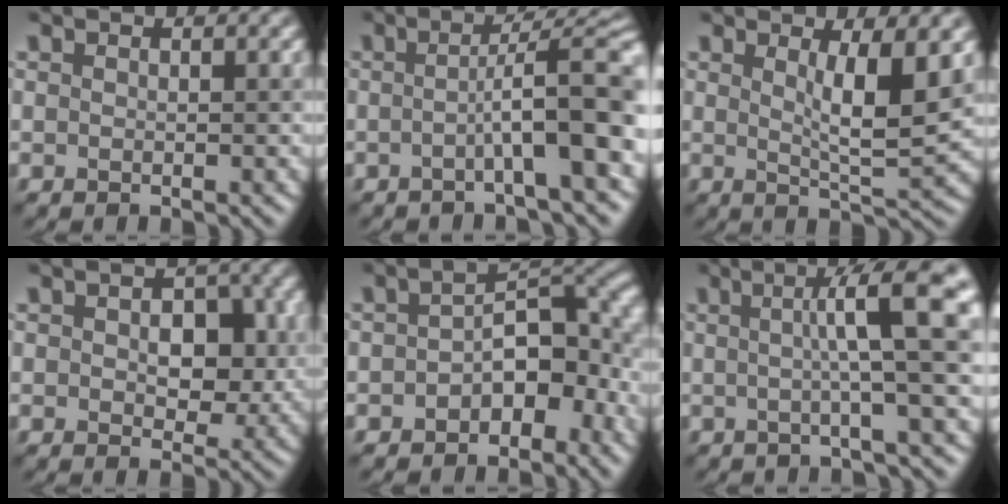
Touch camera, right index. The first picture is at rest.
{"total": 7.7, "force": [-1.3, 1.2, 7.5], "torque": [-0.098, 0.024, -0.032]}
{"total": 4.7, "force": [1.5, 0.9, 4.4], "torque": [-0.064, -0.006, 0.028]}
{"total": 4.6, "force": [0.5, 2.9, 3.5], "torque": [-0.045, 0.002, 0.010]}
{"total": 6.2, "force": [-1.5, 3.5, 4.9], "torque": [-0.057, 0.017, -0.035]}
{"total": 7.4, "force": [1.2, 0.6, 7.2], "torque": [-0.102, 0.020, 0.017]}